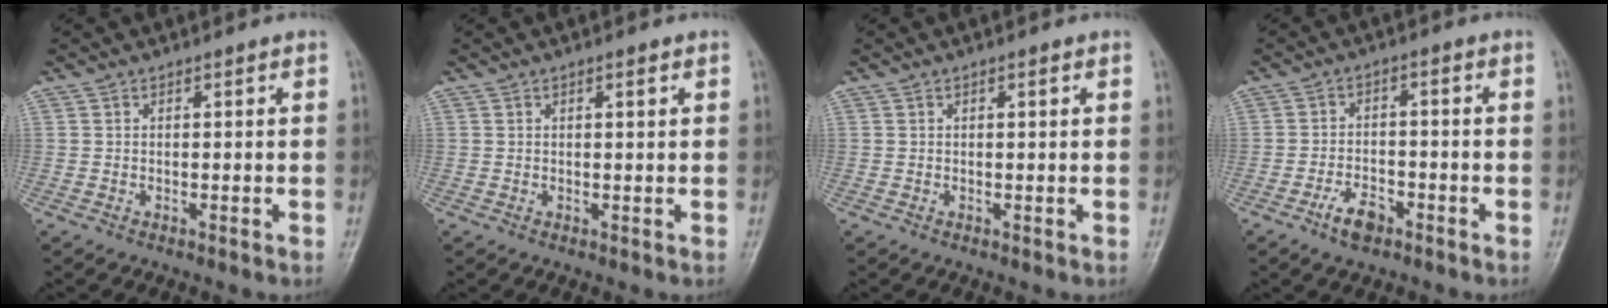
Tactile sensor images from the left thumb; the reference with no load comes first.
{"total": 1.1, "force": [0.5, 0.3, 0.9], "torque": [-0.014, 0.001, 0.008]}
{"total": 0.7, "force": [0.3, 0.2, 0.6], "torque": [-0.010, 0.001, 0.004]}
{"total": 5.0, "force": [-3.0, 2.6, 3.0], "torque": [-0.048, 0.019, -0.054]}